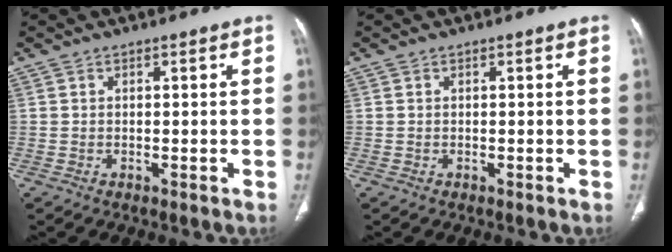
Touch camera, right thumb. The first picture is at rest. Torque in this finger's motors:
{"motor_torque": [-0.12, 0.23, -0.19, 0.19, -0.01]}